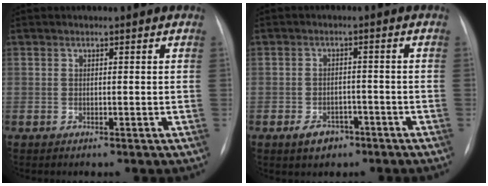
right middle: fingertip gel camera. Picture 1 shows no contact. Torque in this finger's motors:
{"motor_torque": [0.40, -0.29, 0.20, 0.04]}